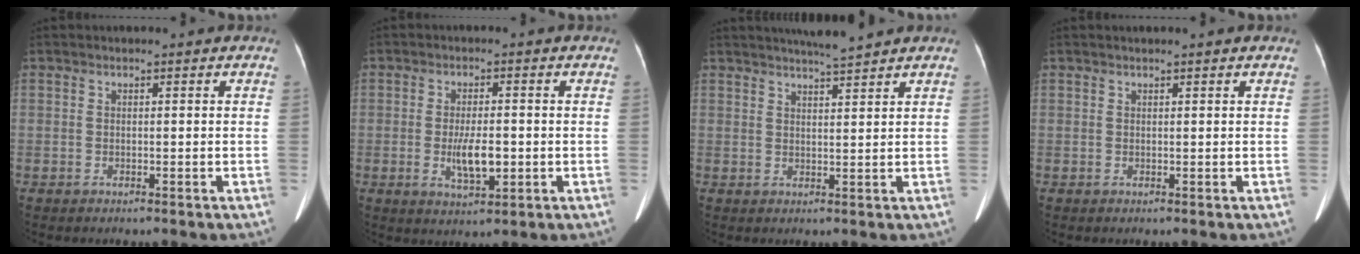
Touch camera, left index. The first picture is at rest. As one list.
[{"total": 5.3, "force": [-1.0, 1.6, 4.9], "torque": [-0.097, -0.008, -0.014]}, {"total": 5.1, "force": [4.6, -0.7, 2.1], "torque": [-0.035, 0.003, 0.071]}, {"total": 1.6, "force": [1.4, -0.1, 0.9], "torque": [-0.011, 0.022, 0.021]}]